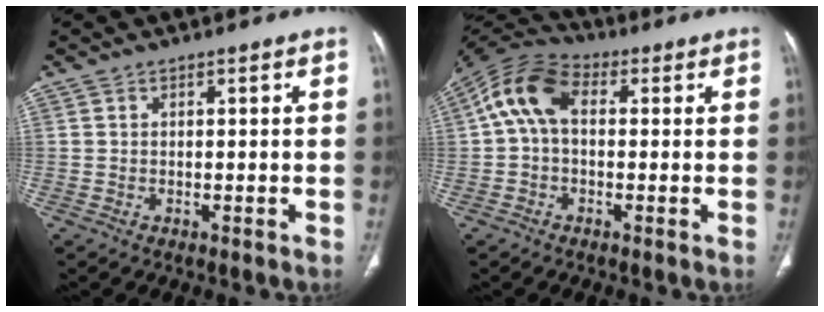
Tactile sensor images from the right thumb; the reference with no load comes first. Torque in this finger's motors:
{"motor_torque": [-0.88, 1.09, 0.38, -0.23, 0.14]}